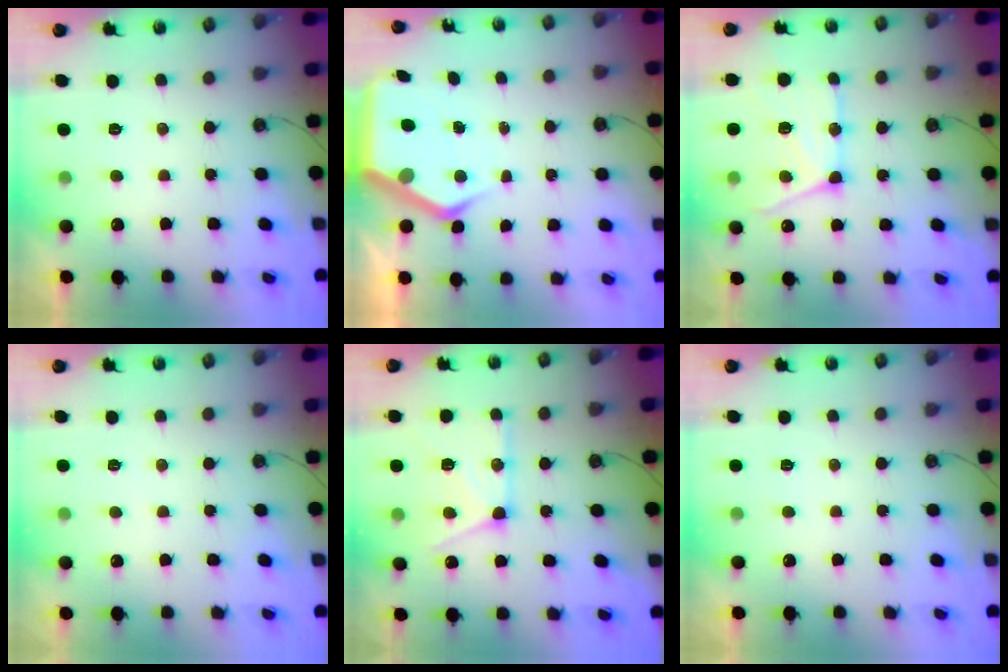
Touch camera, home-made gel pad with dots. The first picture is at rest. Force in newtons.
{"total": 6.7, "press": 6.7, "slide": 0.4}
{"total": 17.7, "press": 17.6, "slide": 1.6}
{"total": 2.0, "press": 1.9, "slide": 0.5}
{"total": 16.1, "press": 16.0, "slide": 1.8}
{"total": 0.0}